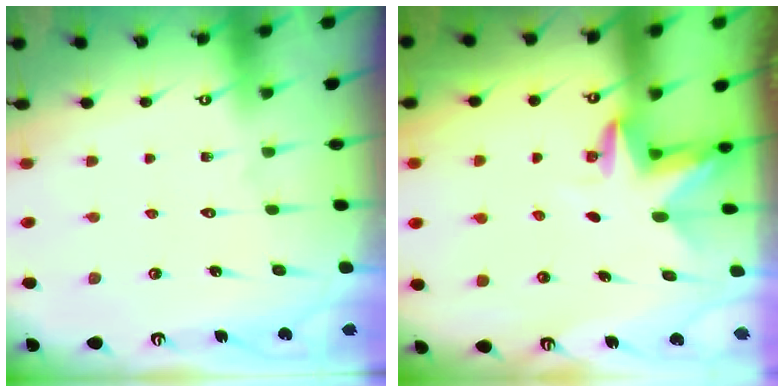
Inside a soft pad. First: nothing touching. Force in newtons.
{"total": 3.2, "press": 3.2, "slide": 0.2}